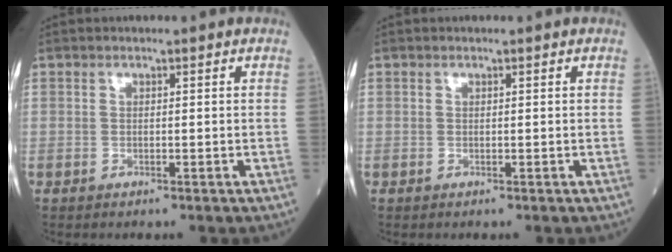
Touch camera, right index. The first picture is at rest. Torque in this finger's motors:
{"motor_torque": [0.00, 0.06, 0.04, -0.01]}